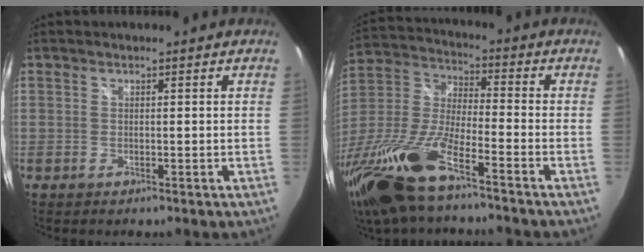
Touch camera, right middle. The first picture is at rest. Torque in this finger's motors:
{"motor_torque": [1.22, -0.92, 0.94, 0.21]}